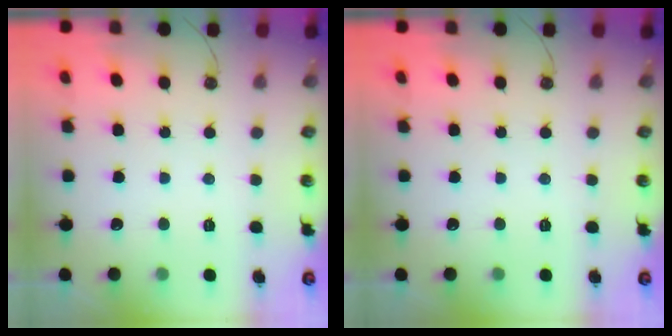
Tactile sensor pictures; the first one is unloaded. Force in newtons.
{"total": 0.0}